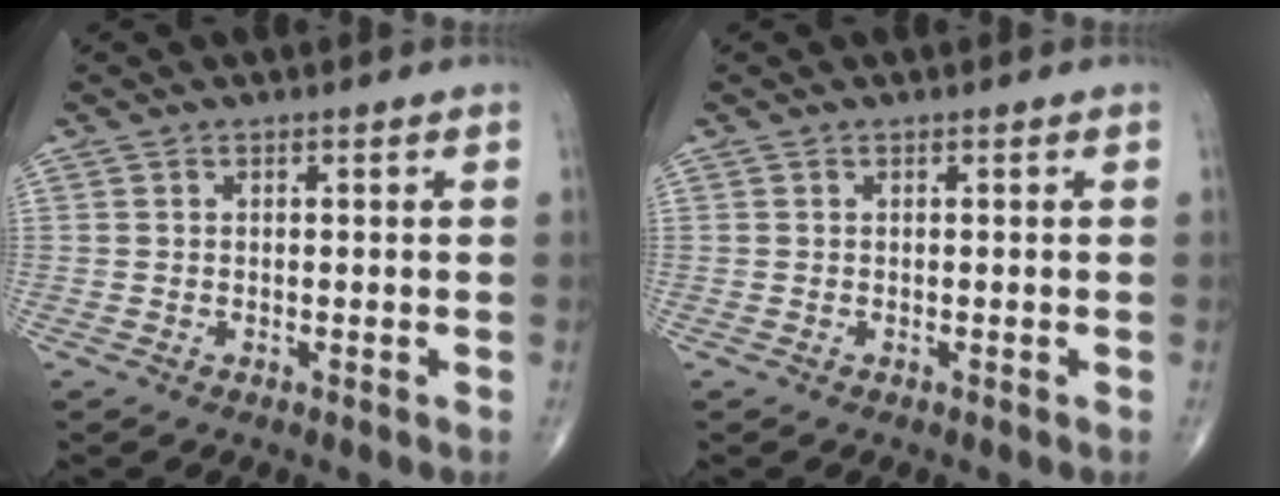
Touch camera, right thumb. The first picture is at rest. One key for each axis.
{"total": 0.0}